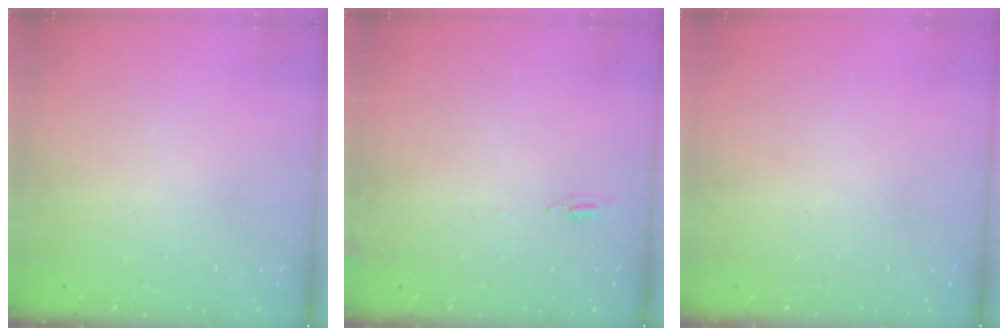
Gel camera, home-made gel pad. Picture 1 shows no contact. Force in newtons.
{"total": 5.0, "press": 4.7, "slide": 1.7}
{"total": 0.0}